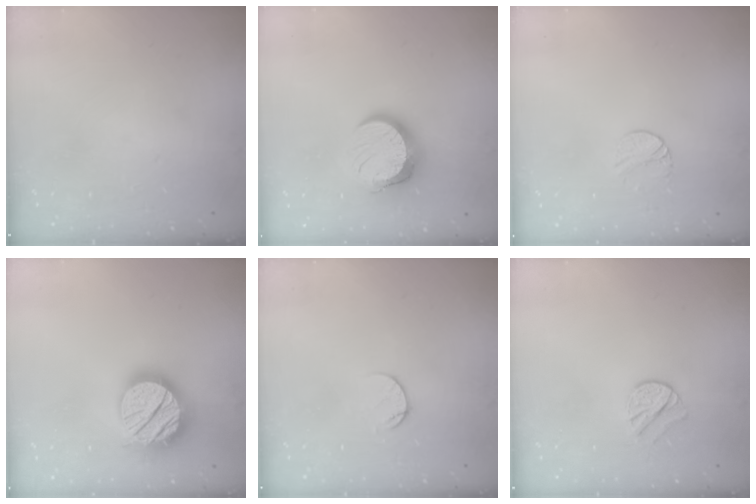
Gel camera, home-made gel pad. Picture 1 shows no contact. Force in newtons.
{"total": 12.0, "press": 12.0, "slide": 1.0}
{"total": 5.8, "press": 5.8, "slide": 0.4}
{"total": 19.3, "press": 19.3, "slide": 1.5}
{"total": 5.4, "press": 5.4, "slide": 0.6}
{"total": 7.3, "press": 7.3, "slide": 0.1}